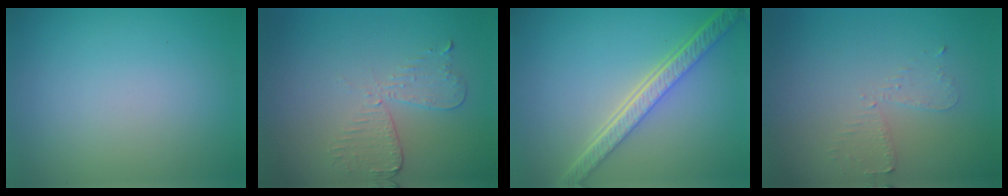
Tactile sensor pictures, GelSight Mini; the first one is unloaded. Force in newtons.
{"total": 3.0, "press": 2.6, "slide": 1.5}
{"total": 5.8, "press": 4.4, "slide": 3.7}
{"total": 1.9, "press": 1.9, "slide": 0.4}